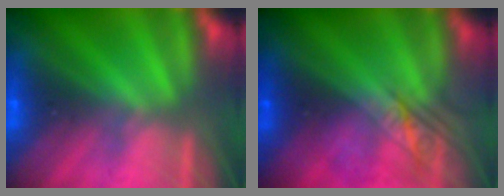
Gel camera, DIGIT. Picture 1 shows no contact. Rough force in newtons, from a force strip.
{"total": 2.4}